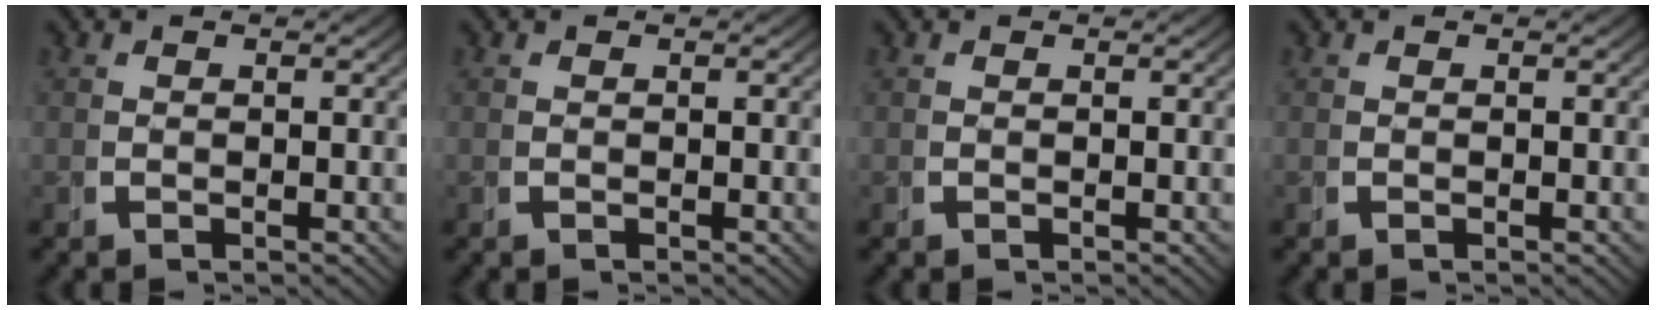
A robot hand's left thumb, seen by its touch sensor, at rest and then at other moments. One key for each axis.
{"total": 0.0}
{"total": 0.0}
{"total": 0.0}